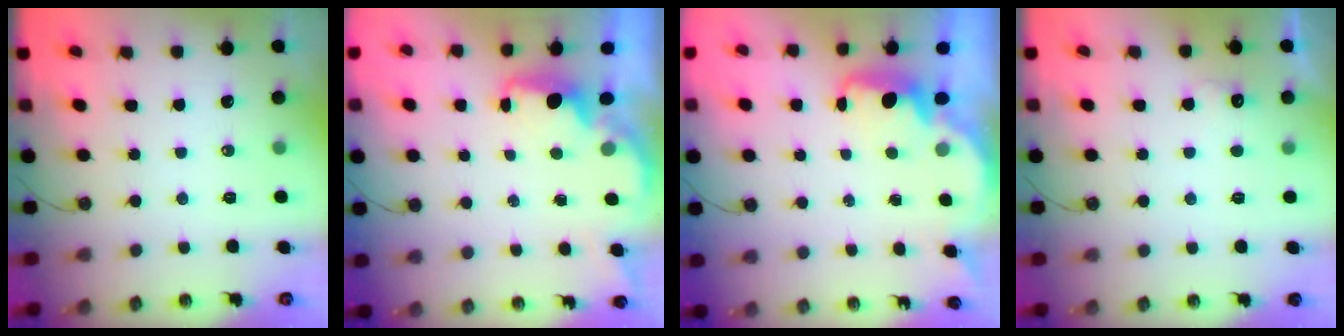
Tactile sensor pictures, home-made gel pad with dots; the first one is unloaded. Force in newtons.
{"total": 1.9, "press": 1.8, "slide": 0.6}
{"total": 2.3, "press": 2.2, "slide": 0.6}
{"total": 3.8, "press": 3.7, "slide": 1.1}